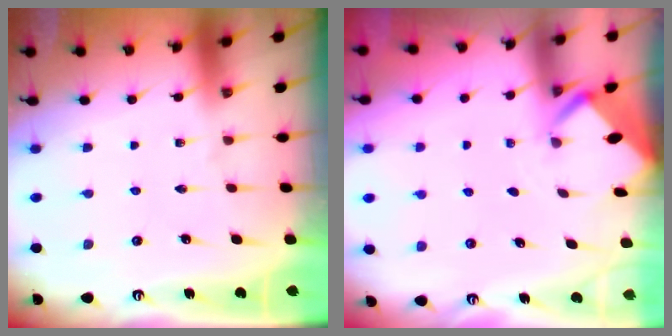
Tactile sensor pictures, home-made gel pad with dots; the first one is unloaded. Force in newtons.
{"total": 1.9, "press": 1.9, "slide": 0.1}